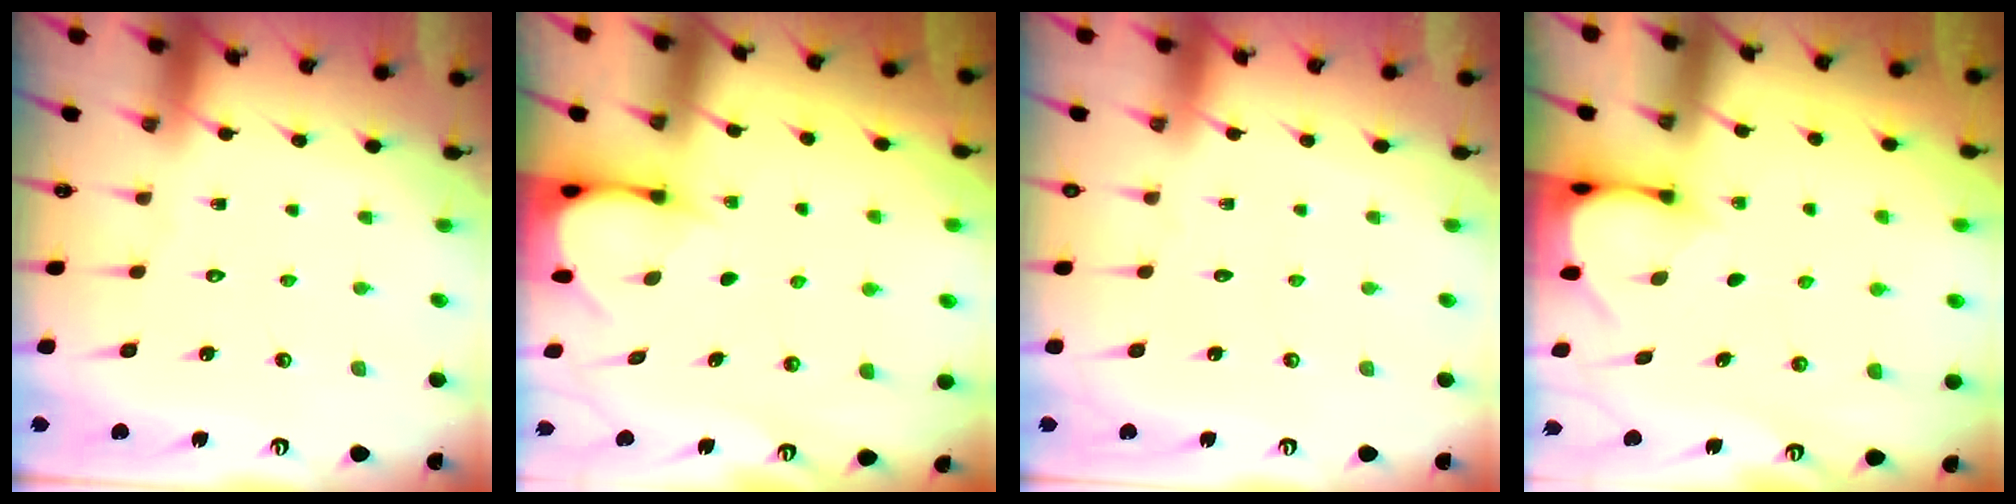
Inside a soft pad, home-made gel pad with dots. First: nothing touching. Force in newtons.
{"total": 3.5, "press": 3.5, "slide": 0.3}
{"total": 0.0}
{"total": 3.2, "press": 3.2, "slide": 0.3}